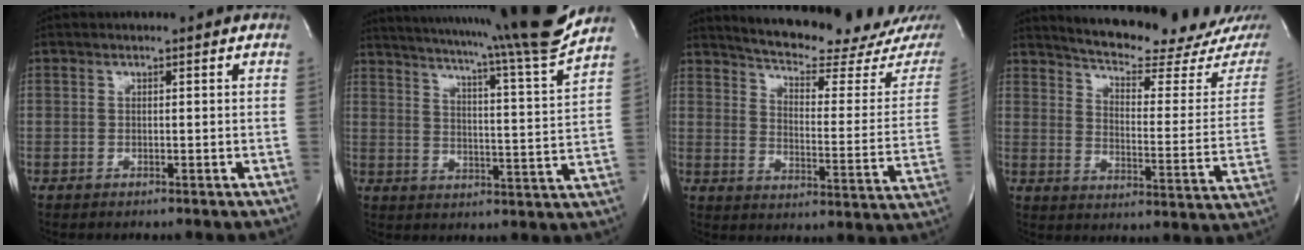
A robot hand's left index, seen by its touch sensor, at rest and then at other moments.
{"total": 20.8, "force": [18.6, -2.6, 8.9], "torque": [-0.148, -0.072, 0.248]}
{"total": 20.9, "force": [19.2, 1.5, 8.1], "torque": [-0.115, -0.081, 0.242]}
{"total": 20.4, "force": [18.8, 1.3, 7.8], "torque": [-0.109, -0.082, 0.237]}